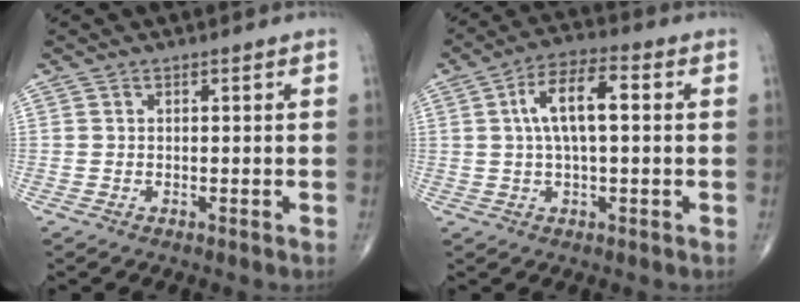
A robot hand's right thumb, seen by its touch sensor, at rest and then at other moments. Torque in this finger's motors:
{"motor_torque": [0.45, 2.28, 0.71, -0.14, 0.26]}